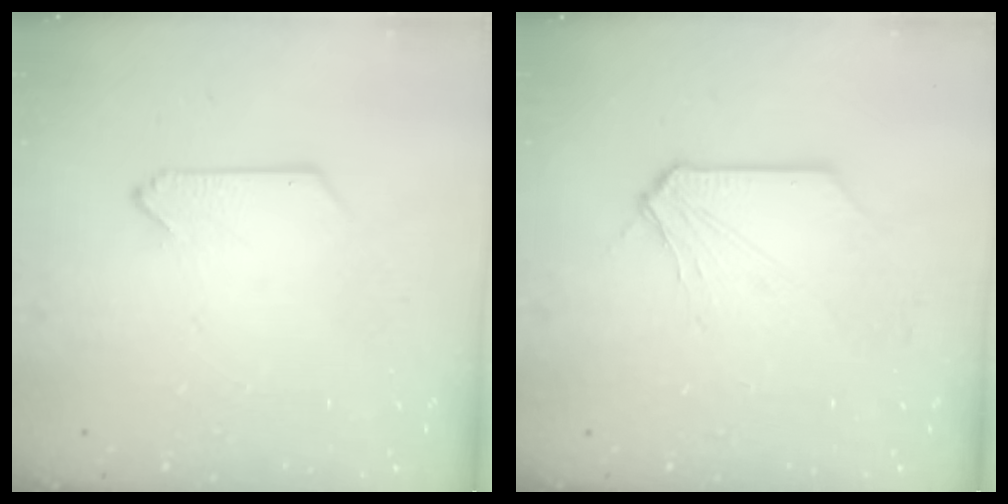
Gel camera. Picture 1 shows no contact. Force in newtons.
{"total": 4.1, "press": 4.0, "slide": 0.6}